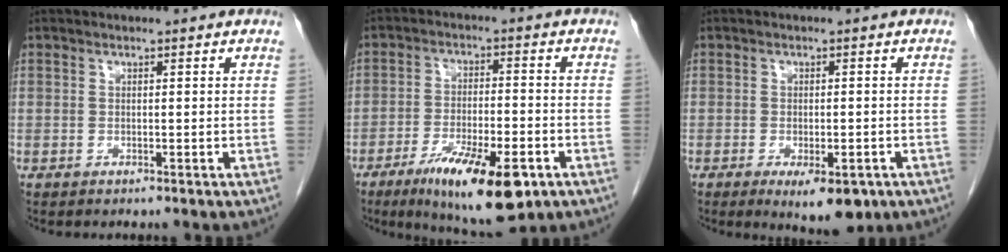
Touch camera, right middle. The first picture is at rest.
{"total": 13.7, "force": [-7.5, 3.1, 11.1], "torque": [-0.181, -0.023, -0.113]}
{"total": 6.6, "force": [-3.5, 2.2, 5.1], "torque": [-0.066, -0.011, -0.041]}